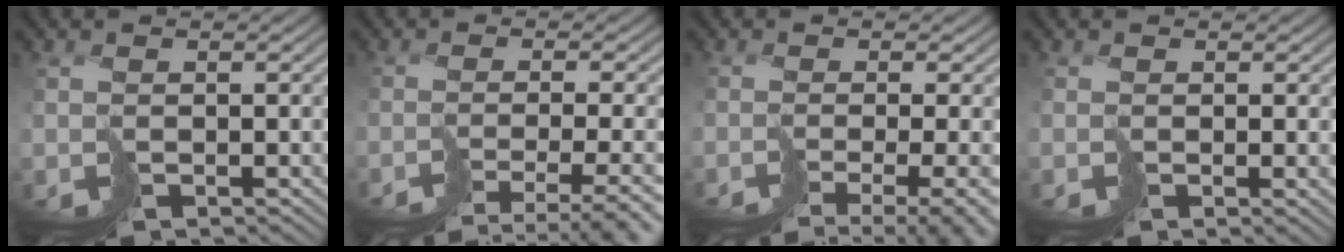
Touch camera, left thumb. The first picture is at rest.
{"total": 6.5, "force": [-5.2, 0.9, 3.8], "torque": [-0.047, -0.011, -0.056]}
{"total": 7.6, "force": [-4.9, 2.1, 5.5], "torque": [-0.061, -0.015, -0.028]}
{"total": 1.1, "force": [0.3, 0.2, 1.0], "torque": [-0.015, -0.003, 0.006]}